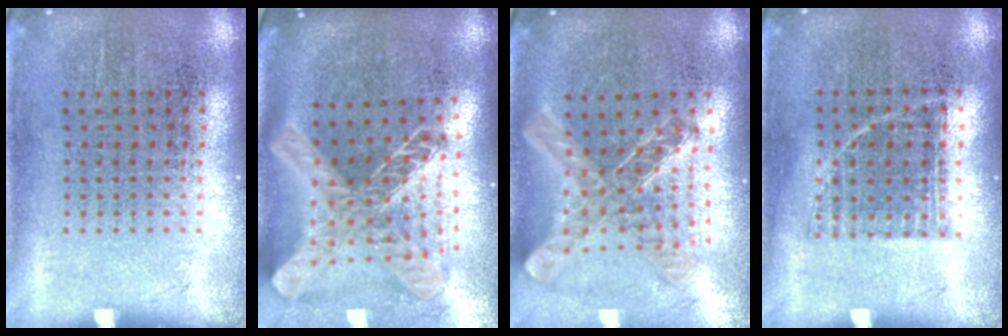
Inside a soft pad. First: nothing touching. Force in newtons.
{"total": 2.1, "press": 1.6, "slide": 1.4}
{"total": 1.1, "press": 1.1, "slide": 0.2}
{"total": 0.8, "press": 0.7, "slide": 0.5}